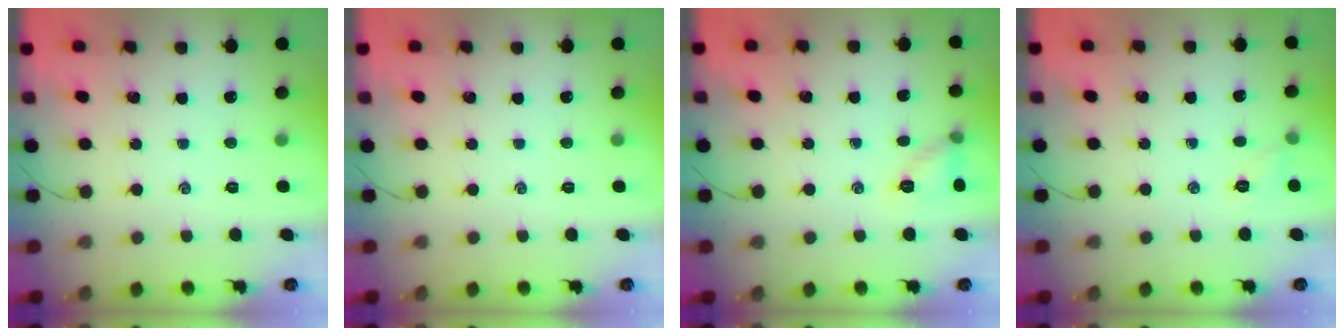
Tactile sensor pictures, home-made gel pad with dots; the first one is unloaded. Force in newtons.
{"total": 0.0}
{"total": 7.5, "press": 7.4, "slide": 1.4}
{"total": 4.9, "press": 4.7, "slide": 1.2}